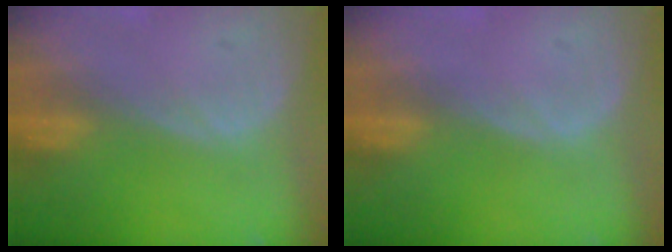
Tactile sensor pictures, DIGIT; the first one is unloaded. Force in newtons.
{"total": 0.0}